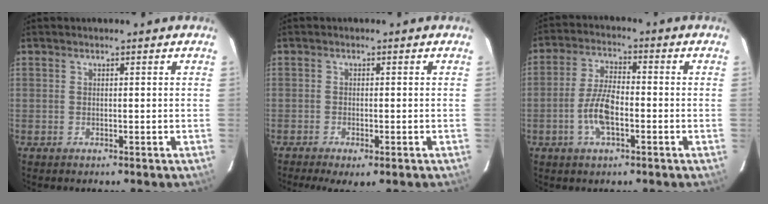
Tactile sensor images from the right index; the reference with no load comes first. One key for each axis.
{"total": 4.6, "fx": -3.0, "fy": 1.2, "fz": 3.2, "tx": -0.074, "ty": -0.020, "tz": -0.048}
{"total": 7.5, "fx": -2.5, "fy": 2.7, "fz": 6.5, "tx": -0.136, "ty": 0.005, "tz": -0.050}